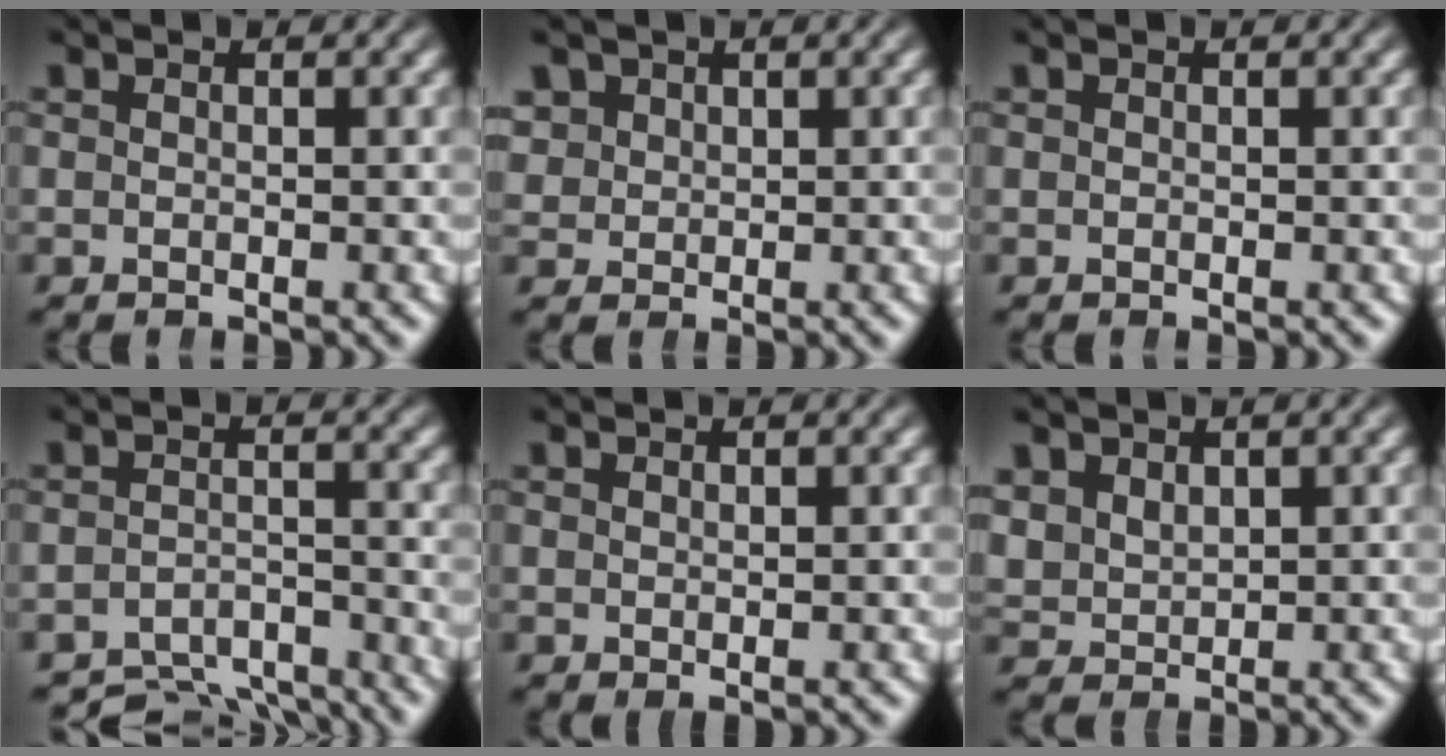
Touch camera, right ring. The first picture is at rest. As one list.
[{"total": 2.5, "force": [1.4, 1.9, 0.8], "torque": [-0.020, -0.007, 0.037]}, {"total": 0.0}, {"total": 6.6, "force": [-5.9, 2.3, 1.7], "torque": [0.001, -0.024, -0.094]}, {"total": 0.8, "force": [0.6, -0.5, 0.3], "torque": [0.001, -0.003, 0.017]}, {"total": 2.8, "force": [1.1, 2.4, 1.0], "torque": [-0.038, -0.016, 0.038]}]